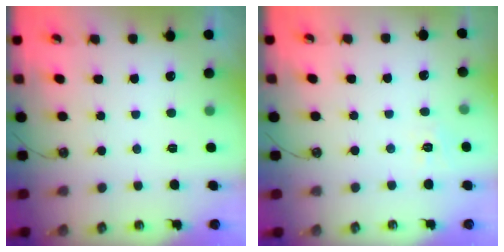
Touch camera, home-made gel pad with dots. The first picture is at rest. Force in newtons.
{"total": 3.8, "press": 3.8, "slide": 0.6}